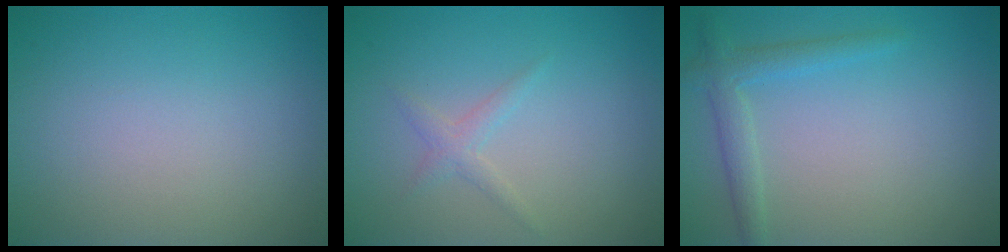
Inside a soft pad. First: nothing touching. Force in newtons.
{"total": 1.2, "press": 1.2, "slide": 0.1}
{"total": 2.3, "press": 2.3, "slide": 0.1}